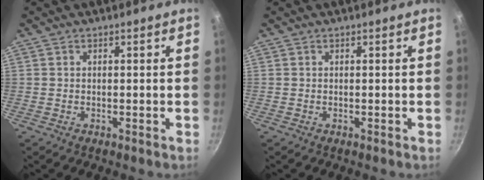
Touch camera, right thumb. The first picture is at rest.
{"total": 0.0}